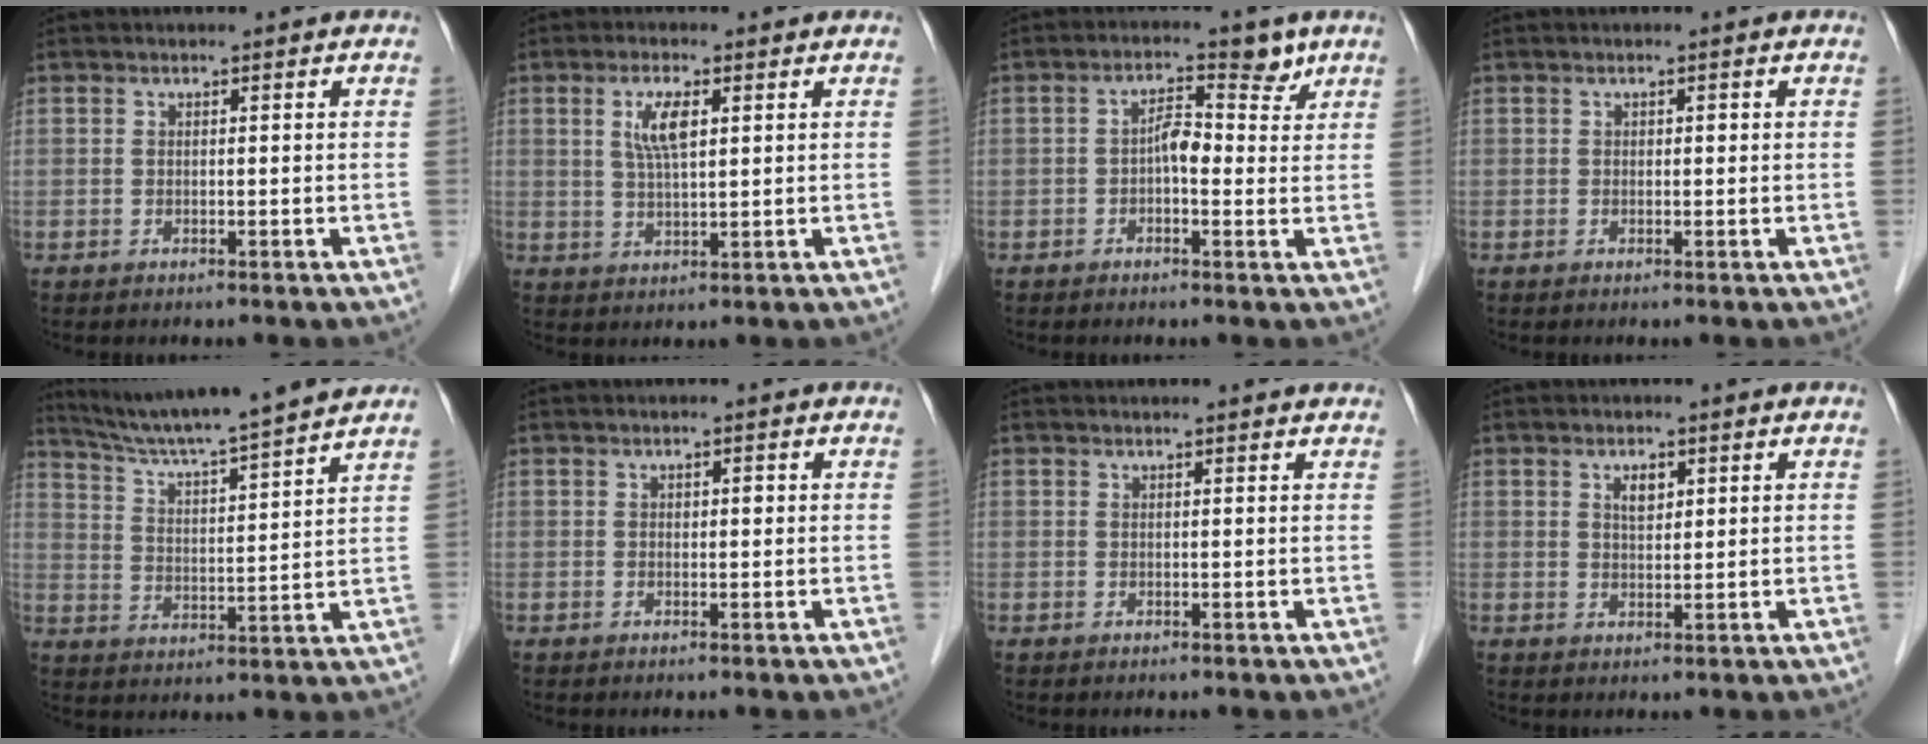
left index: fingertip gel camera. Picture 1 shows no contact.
{"total": 4.7, "force": [1.6, 1.2, 4.2], "torque": [-0.088, 0.004, 0.034]}
{"total": 4.4, "force": [1.1, 2.4, 3.5], "torque": [-0.059, 0.025, 0.015]}
{"total": 0.7, "force": [0.1, 0.4, 0.5], "torque": [-0.007, 0.003, 0.000]}
{"total": 15.8, "force": [14.1, -1.3, 6.8], "torque": [-0.121, 0.002, 0.213]}
{"total": 1.0, "force": [0.2, 0.6, 0.8], "torque": [-0.011, 0.004, 0.002]}
{"total": 3.2, "force": [3.1, 0.3, 0.8], "torque": [-0.013, 0.012, 0.027]}
{"total": 2.3, "force": [1.1, 1.1, 1.7], "torque": [-0.031, 0.004, 0.022]}